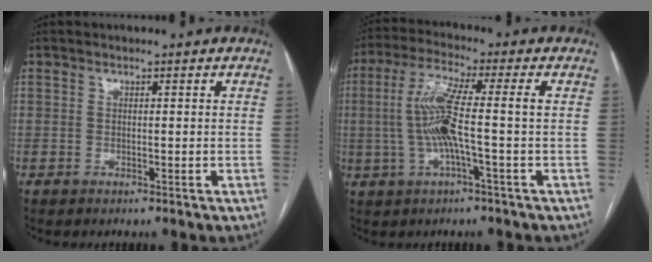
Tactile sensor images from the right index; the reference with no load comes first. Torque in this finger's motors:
{"motor_torque": [0.80, -0.02, 0.36, 0.20]}